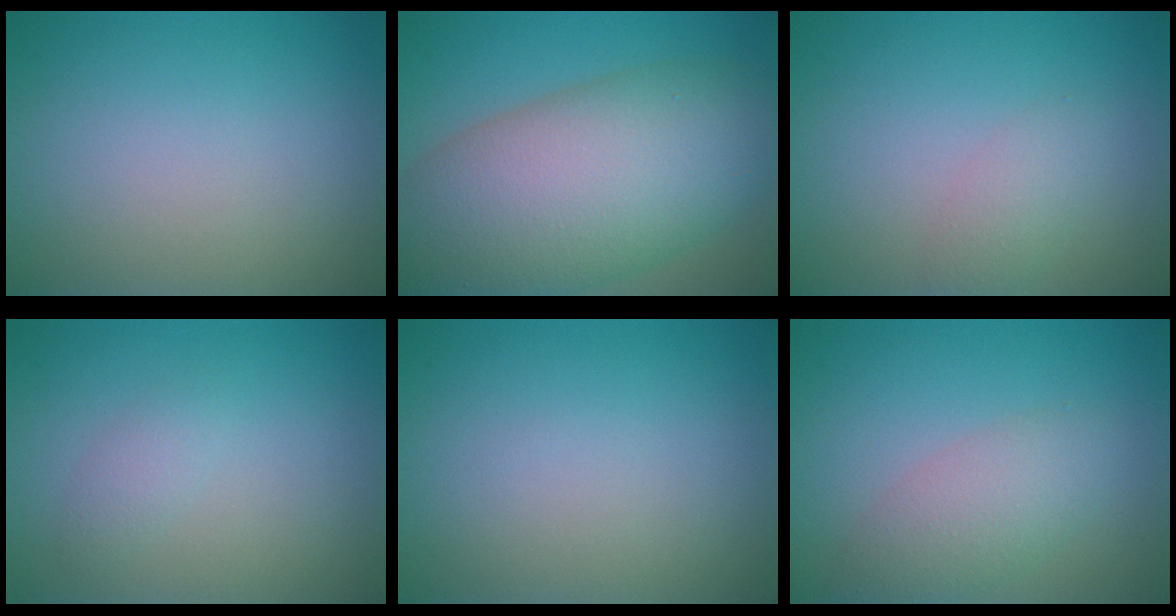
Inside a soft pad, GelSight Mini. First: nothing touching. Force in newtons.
{"total": 13.3, "press": 13.3, "slide": 0.5}
{"total": 1.7, "press": 1.7, "slide": 0.1}
{"total": 1.2, "press": 1.2, "slide": 0.0}
{"total": 0.0}
{"total": 3.4, "press": 3.4, "slide": 0.1}